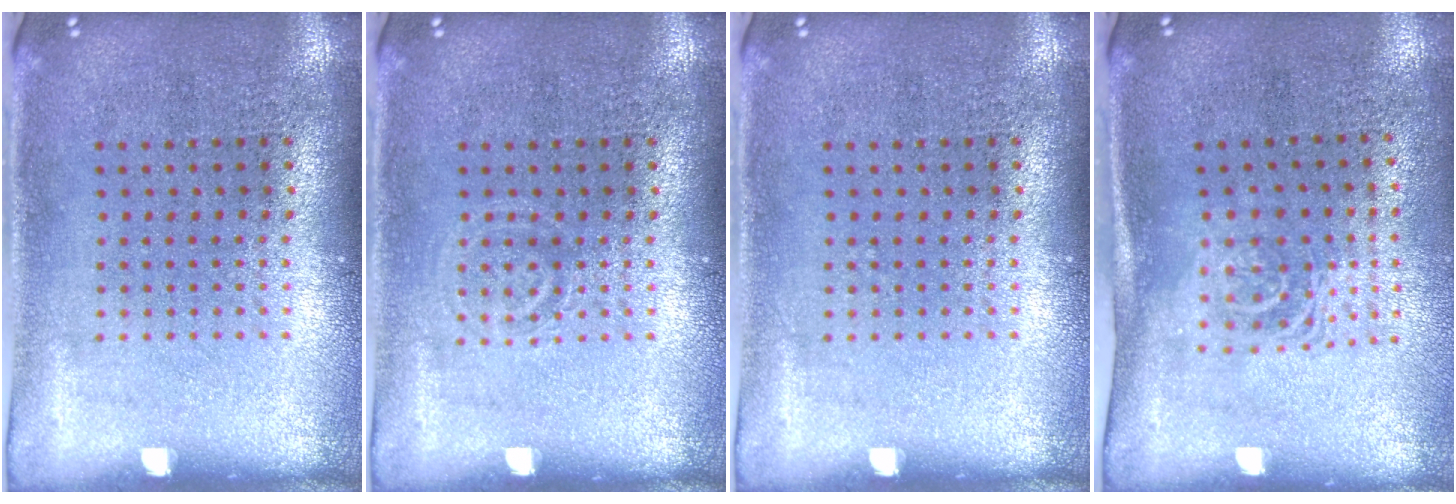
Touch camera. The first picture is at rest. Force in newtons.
{"total": 1.0, "press": 0.9, "slide": 0.3}
{"total": 0.0}
{"total": 1.7, "press": 1.2, "slide": 1.1}